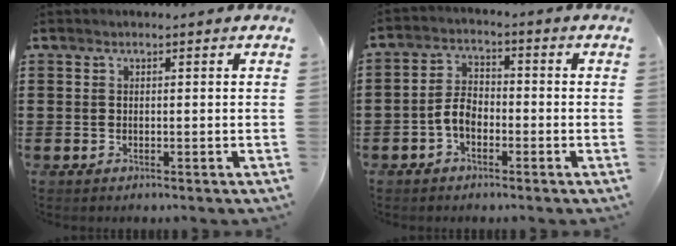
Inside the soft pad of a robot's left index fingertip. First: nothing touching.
{"total": 4.4, "force": [-1.9, 2.5, 3.0], "torque": [-0.076, 0.003, -0.044]}